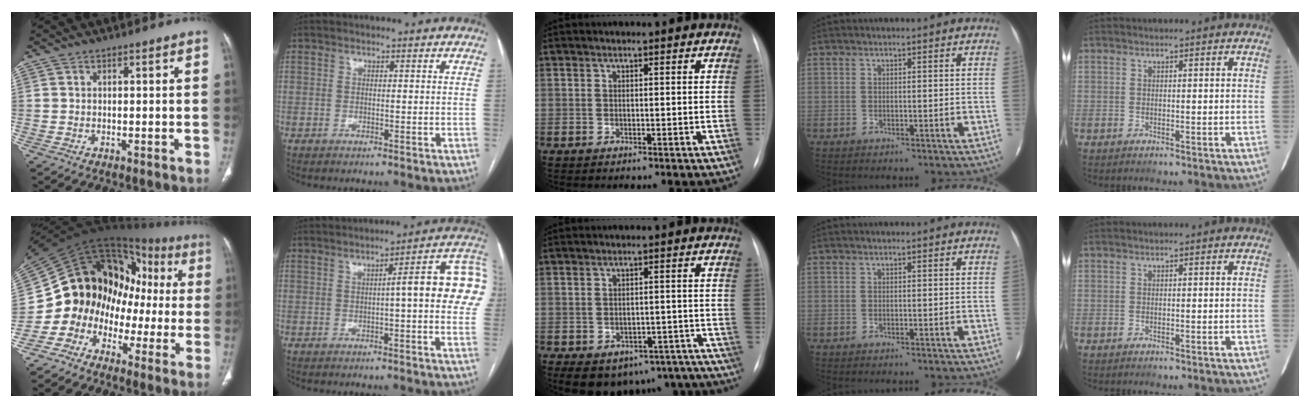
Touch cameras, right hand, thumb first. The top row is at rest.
{"thumb": {"total": 17.9, "force": [-4.3, 14.5, 9.5], "torque": [-0.109, 0.107, -0.078]}, "index": {"total": 12.2, "force": [1.0, 1.5, 12.1], "torque": [-0.150, 0.032, 0.004]}, "middle": {"total": 17.5, "force": [-13.0, 10.1, 5.8], "torque": [-0.090, 0.024, -0.137]}}